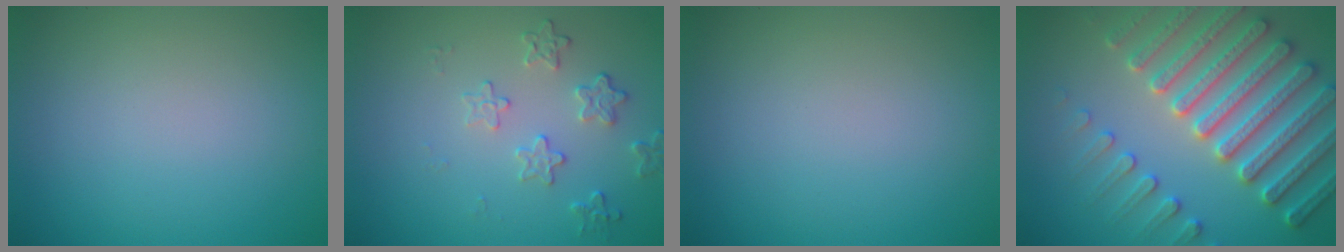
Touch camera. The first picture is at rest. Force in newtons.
{"total": 2.2, "press": 1.6, "slide": 1.6}
{"total": 0.0}
{"total": 7.7, "press": 7.4, "slide": 2.0}